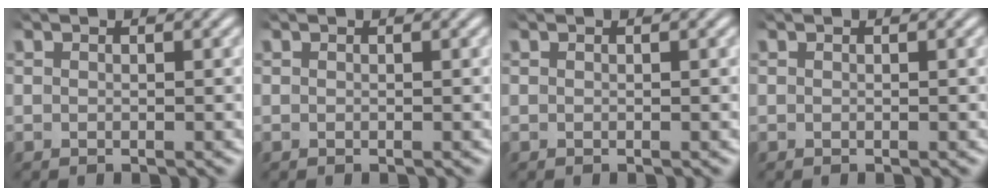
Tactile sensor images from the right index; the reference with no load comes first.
{"total": 0.0}
{"total": 0.0}
{"total": 0.0}